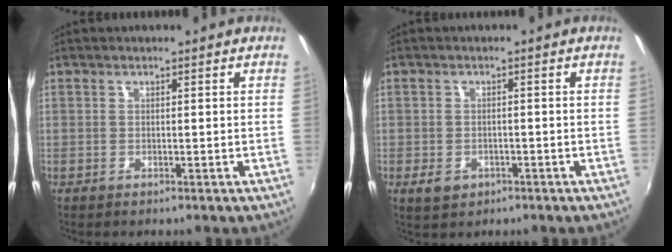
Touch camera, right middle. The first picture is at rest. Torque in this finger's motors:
{"motor_torque": [0.63, -0.38, 0.03, 0.02]}